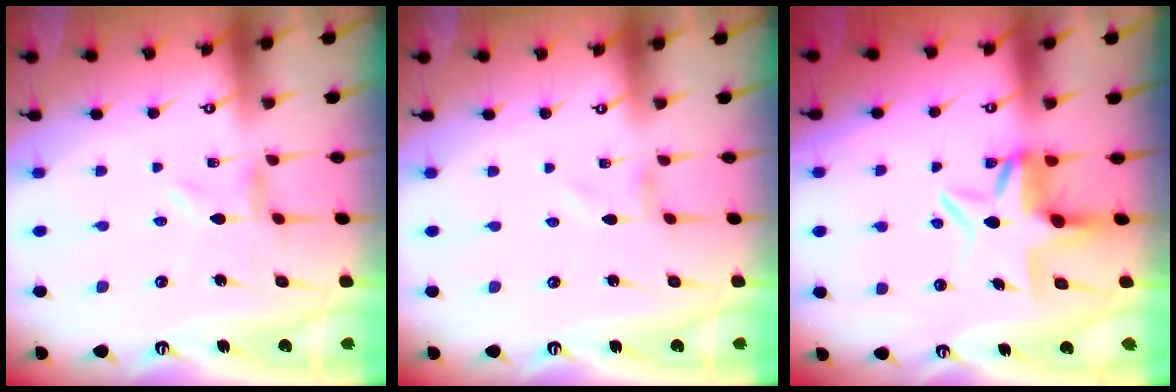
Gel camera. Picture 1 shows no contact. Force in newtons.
{"total": 1.3, "press": 1.3, "slide": 0.1}
{"total": 7.1, "press": 7.0, "slide": 0.8}